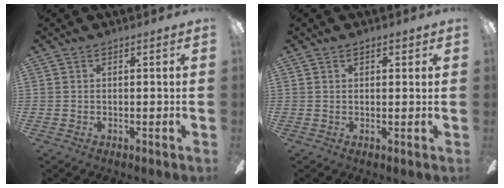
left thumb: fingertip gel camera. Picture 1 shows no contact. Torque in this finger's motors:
{"motor_torque": [0.06, -0.07, -0.13, 0.24, -0.02]}